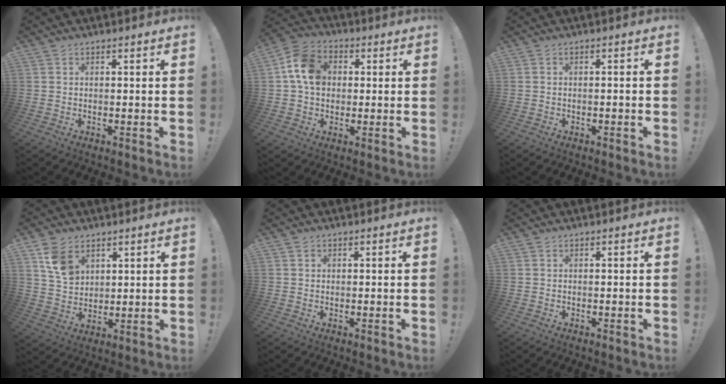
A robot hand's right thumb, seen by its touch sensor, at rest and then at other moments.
{"total": 12.3, "force": [1.8, 9.7, 7.3], "torque": [-0.123, 0.017, 0.041]}
{"total": 1.0, "force": [-0.8, -0.2, 0.6], "torque": [-0.009, -0.001, -0.015]}
{"total": 9.9, "force": [5.3, 7.1, 4.5], "torque": [-0.067, -0.021, 0.105]}
{"total": 0.8, "force": [0.4, 0.7, -0.1], "torque": [0.002, 0.002, 0.008]}
{"total": 0.0}